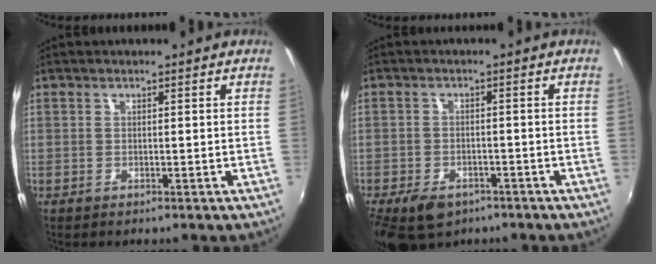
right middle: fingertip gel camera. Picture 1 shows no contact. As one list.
[{"total": 8.9, "force": [-5.8, 4.9, 4.5], "torque": [-0.105, -0.019, -0.090]}]